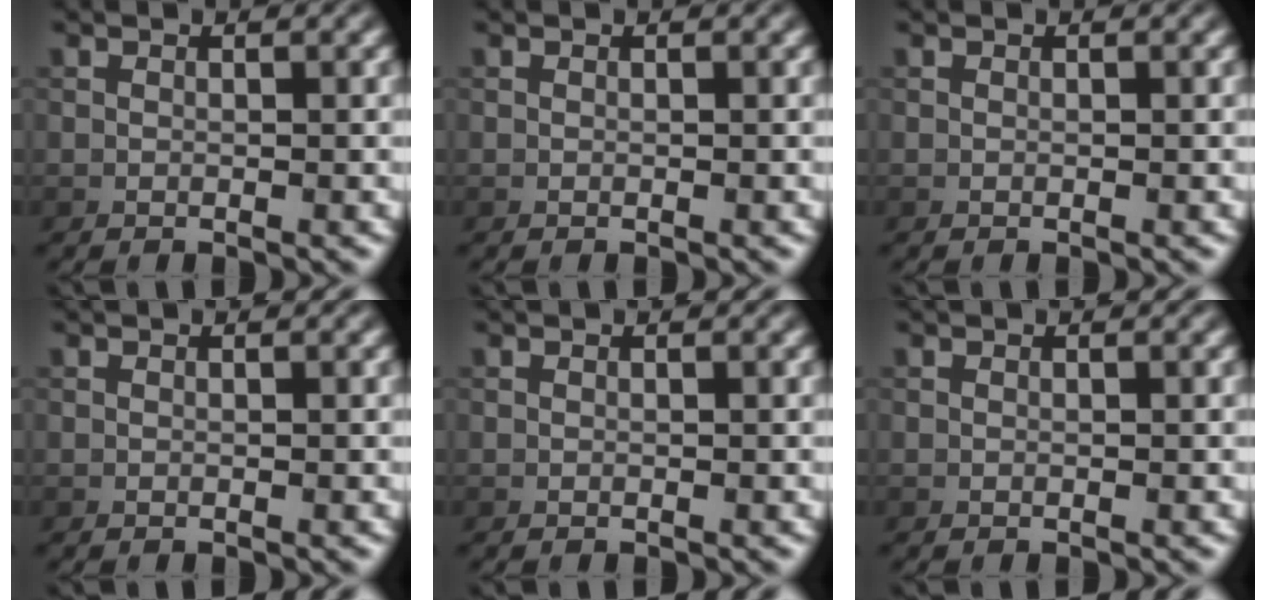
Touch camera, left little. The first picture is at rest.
{"total": 0.0}
{"total": 0.0}
{"total": 0.0}
{"total": 0.0}
{"total": 0.0}